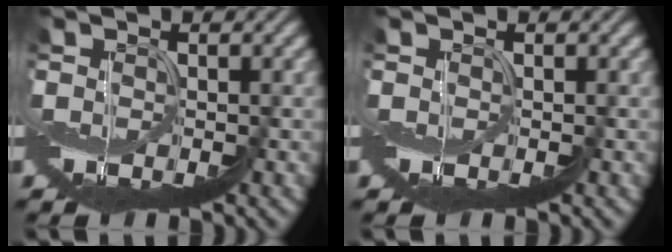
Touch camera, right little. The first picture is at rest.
{"total": 0.0}